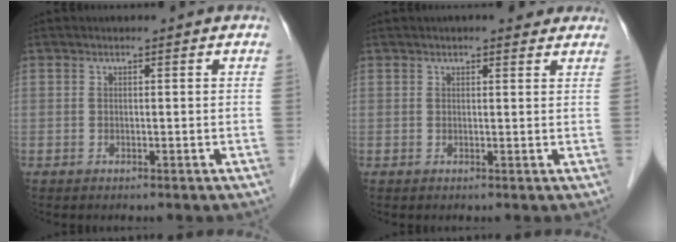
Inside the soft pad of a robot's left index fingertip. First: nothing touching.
{"total": 3.7, "force": [3.1, 1.1, 1.8], "torque": [-0.018, 0.017, 0.033]}